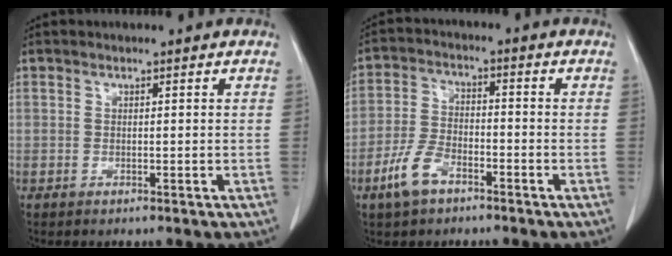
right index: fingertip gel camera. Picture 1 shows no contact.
{"total": 7.5, "force": [-4.4, 3.7, 4.8], "torque": [-0.115, 0.005, -0.084]}